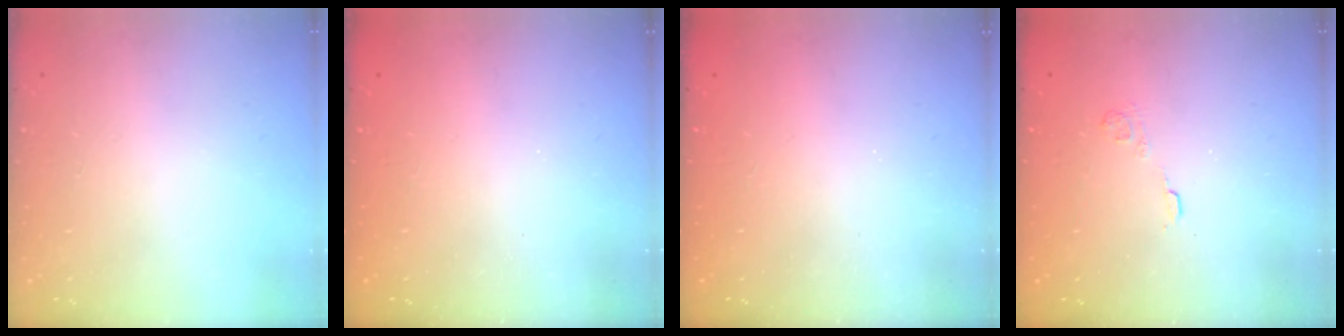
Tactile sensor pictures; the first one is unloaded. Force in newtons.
{"total": 2.4, "press": 2.2, "slide": 0.8}
{"total": 2.3, "press": 2.2, "slide": 0.8}
{"total": 2.7, "press": 2.3, "slide": 1.4}